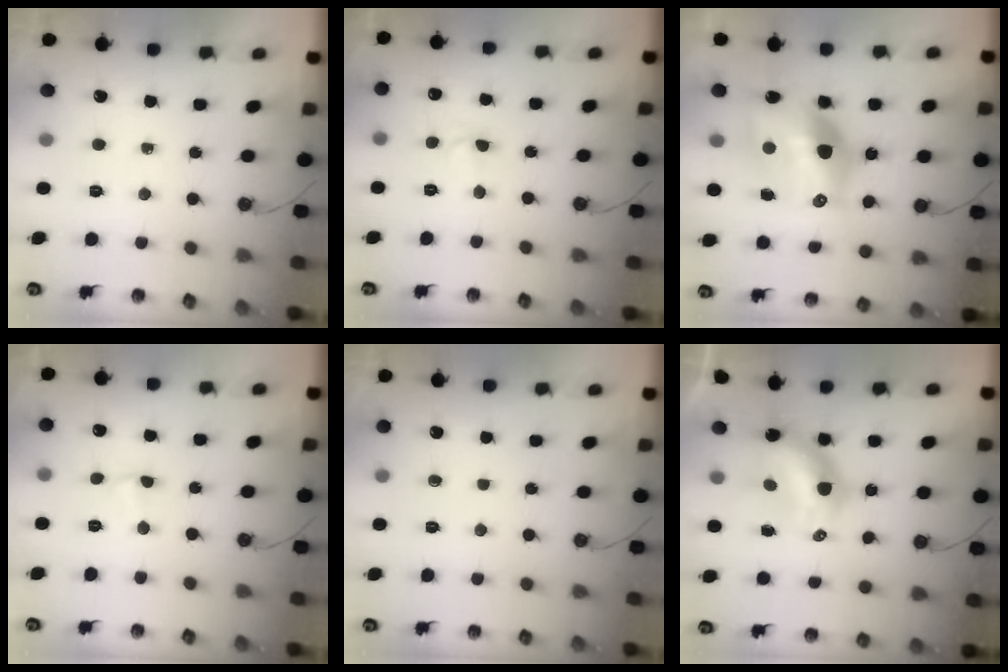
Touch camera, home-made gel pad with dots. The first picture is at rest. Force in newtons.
{"total": 3.8, "press": 3.8, "slide": 0.5}
{"total": 18.6, "press": 18.5, "slide": 1.9}
{"total": 2.7, "press": 2.6, "slide": 0.7}
{"total": 0.0}
{"total": 7.2, "press": 7.2, "slide": 0.3}